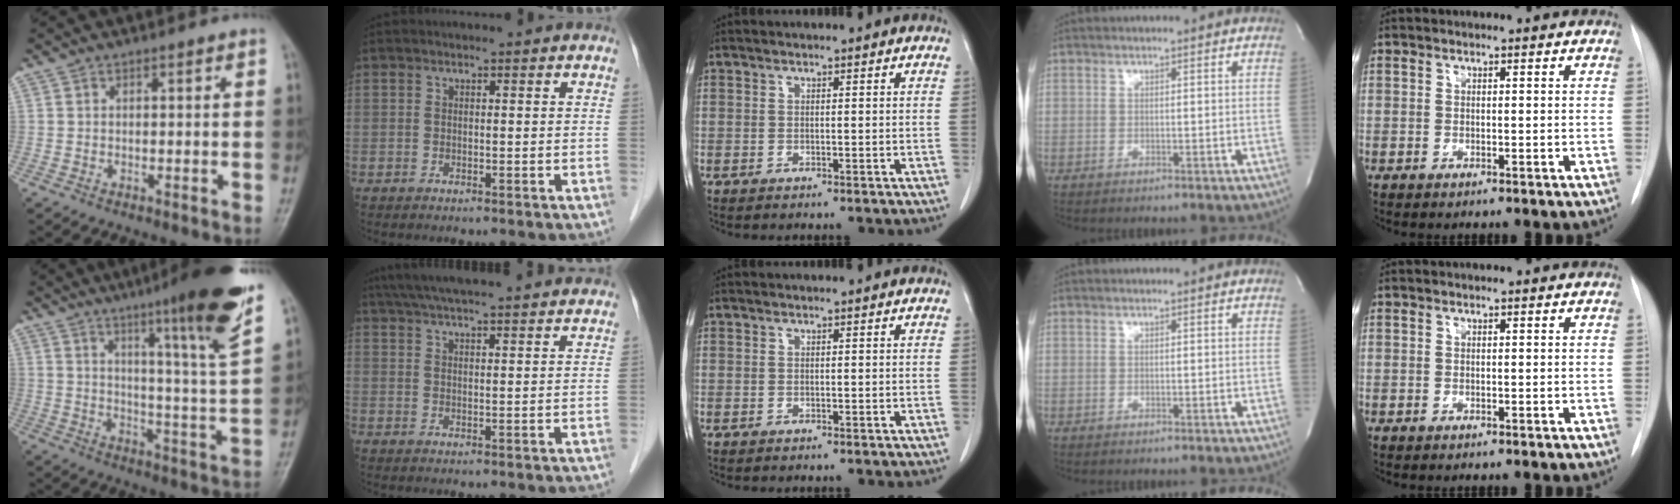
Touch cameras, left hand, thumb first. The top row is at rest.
{"thumb": {"total": 18.1, "force": [11.5, 0.3, 14.0], "torque": [-0.186, -0.063, 0.161]}, "index": {"total": 19.2, "force": [17.1, 1.3, 8.6], "torque": [-0.142, 0.042, 0.232]}}